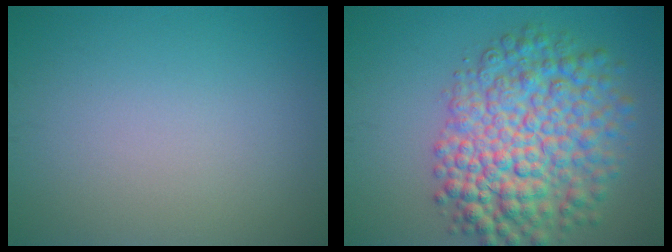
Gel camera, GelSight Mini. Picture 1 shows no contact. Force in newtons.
{"total": 9.7, "press": 9.6, "slide": 0.3}